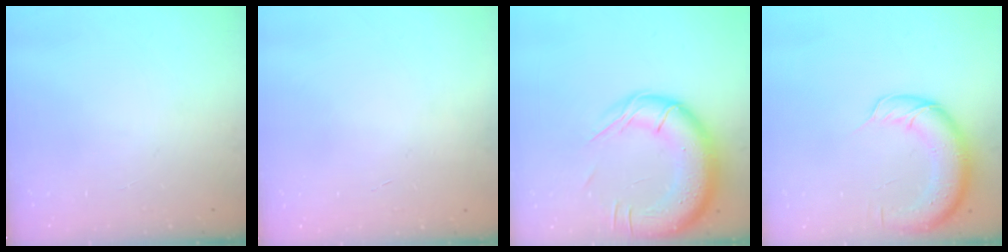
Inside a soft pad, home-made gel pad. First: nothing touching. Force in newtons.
{"total": 0.0}
{"total": 21.5, "press": 20.8, "slide": 5.3}
{"total": 13.2, "press": 12.8, "slide": 3.0}